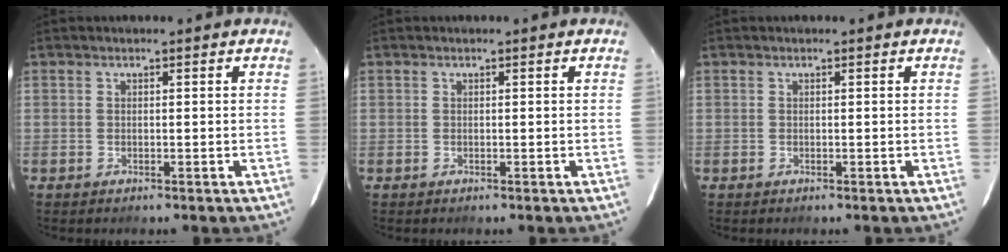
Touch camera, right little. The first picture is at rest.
{"total": 0.0}
{"total": 0.0}